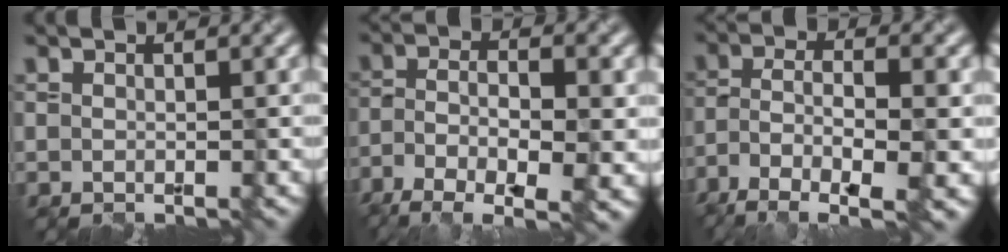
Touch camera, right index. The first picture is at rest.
{"total": 8.4, "force": [-4.6, 2.2, 6.7], "torque": [-0.123, -0.006, -0.069]}
{"total": 7.6, "force": [-4.7, 1.6, 5.7], "torque": [-0.105, 0.006, -0.075]}